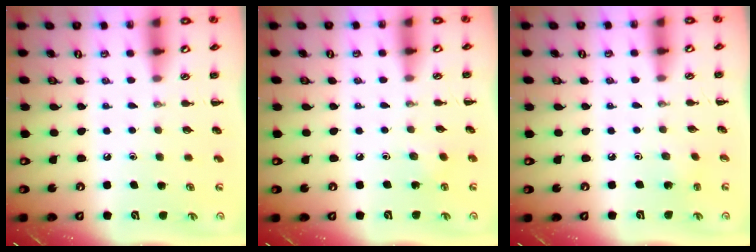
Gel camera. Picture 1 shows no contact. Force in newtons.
{"total": 2.4, "press": 2.3, "slide": 0.8}
{"total": 1.3, "press": 1.2, "slide": 0.6}